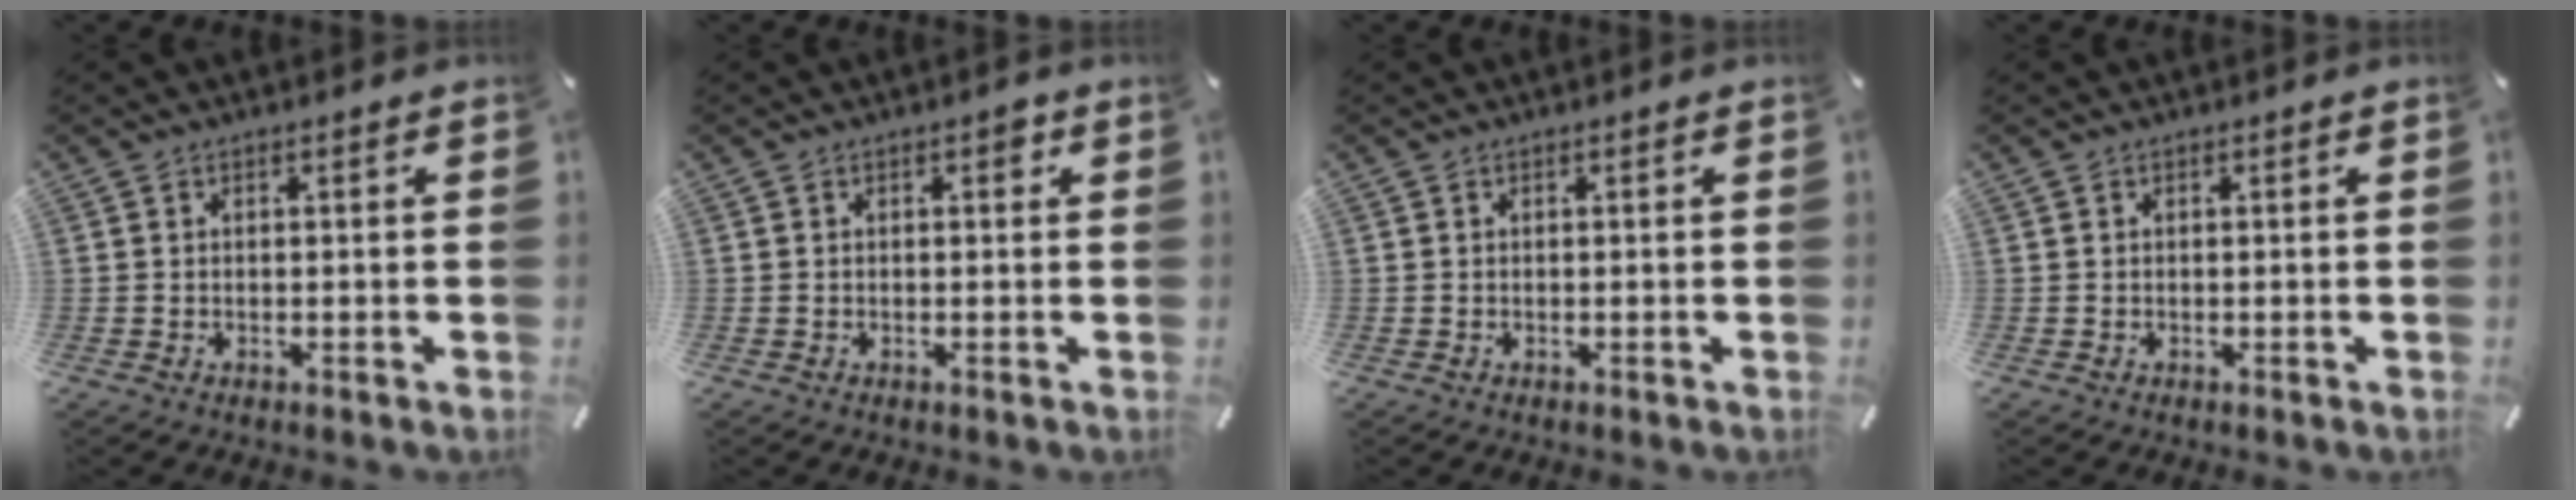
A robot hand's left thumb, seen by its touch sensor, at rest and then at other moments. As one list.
[{"total": 1.7, "force": [0.4, 1.0, 1.3], "torque": [-0.011, 0.002, 0.001]}, {"total": 0.0}, {"total": 0.0}]